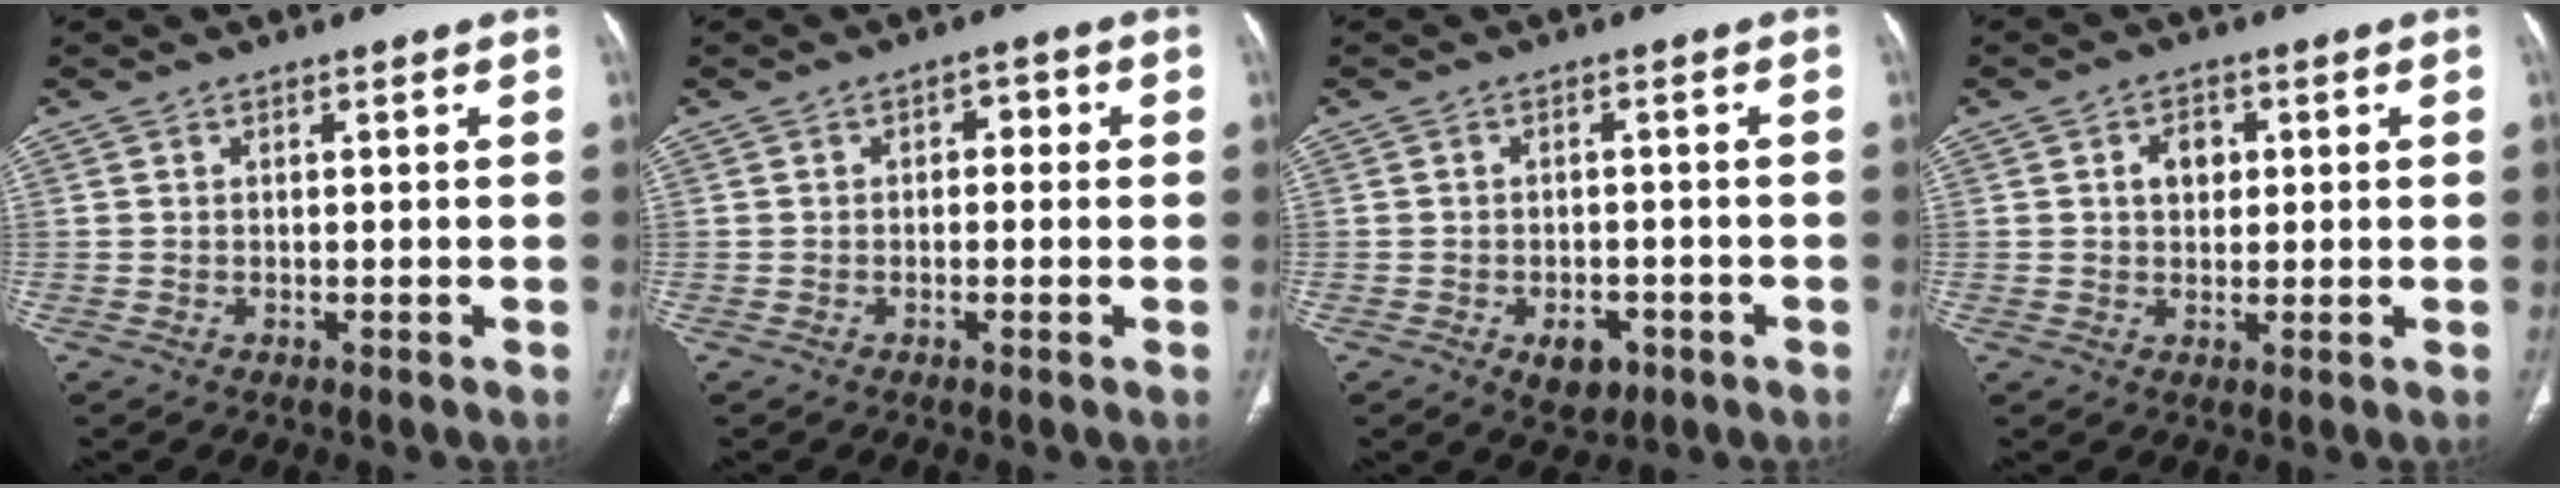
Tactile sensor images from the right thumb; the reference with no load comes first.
{"total": 2.6, "force": [0.2, 1.8, 1.9], "torque": [-0.011, 0.011, -0.006]}
{"total": 5.2, "force": [-2.4, 3.3, 3.2], "torque": [-0.033, 0.009, -0.027]}
{"total": 4.2, "force": [1.0, 3.1, 2.7], "torque": [-0.026, 0.002, 0.014]}